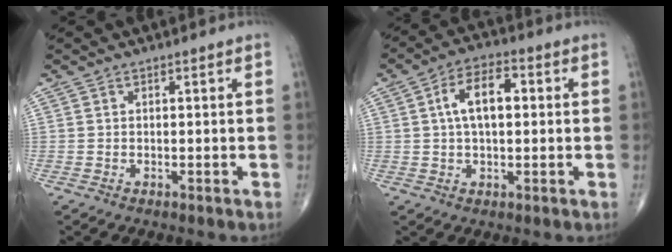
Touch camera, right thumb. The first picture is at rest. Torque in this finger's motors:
{"motor_torque": [0.35, 2.26, 1.16, 0.39, 0.07]}